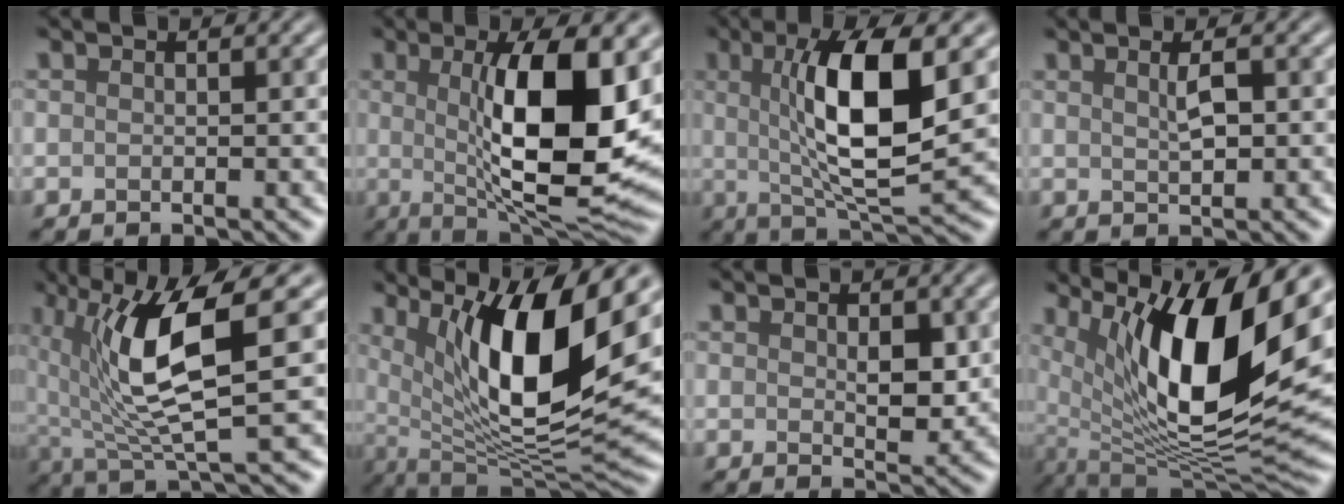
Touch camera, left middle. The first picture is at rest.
{"total": 12.3, "force": [1.0, 3.7, 11.7], "torque": [-0.174, -0.007, 0.021]}
{"total": 9.5, "force": [1.5, 2.5, 9.0], "torque": [-0.147, -0.006, 0.032]}
{"total": 1.7, "force": [0.6, 0.4, 1.5], "torque": [-0.031, -0.001, 0.012]}
{"total": 9.2, "force": [1.5, 2.4, 8.8], "torque": [-0.167, -0.004, 0.031]}
{"total": 12.7, "force": [4.2, 3.7, 11.5], "torque": [-0.180, -0.010, 0.077]}
{"total": 2.4, "force": [0.4, 1.4, 1.9], "torque": [-0.030, -0.006, 0.010]}
{"total": 14.1, "force": [5.0, 4.5, 12.3], "torque": [-0.204, -0.009, 0.092]}